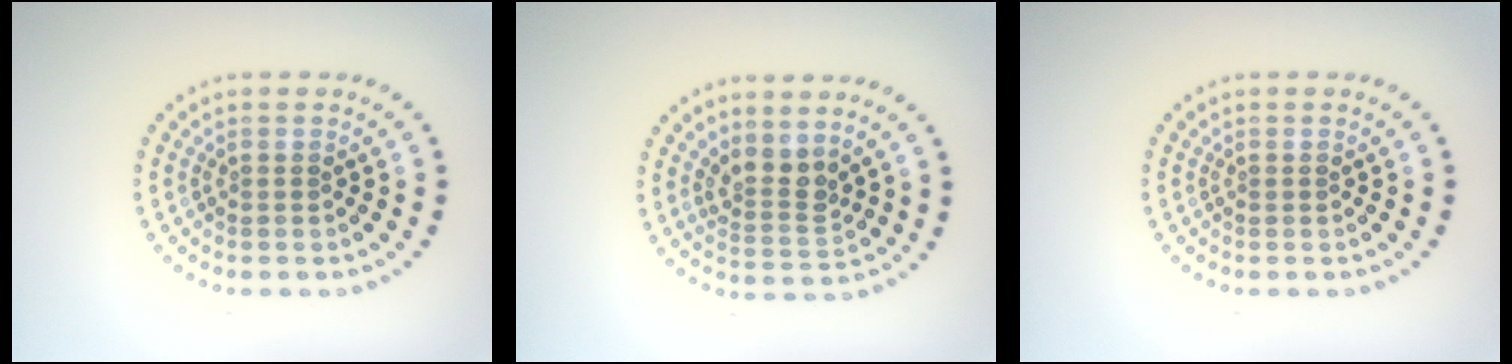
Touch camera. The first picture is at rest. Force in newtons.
{"total": 2.6, "press": 1.9, "slide": 1.8}
{"total": 0.0}